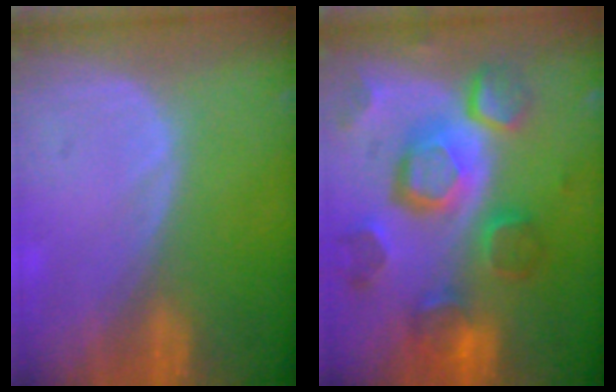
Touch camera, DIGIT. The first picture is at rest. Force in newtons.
{"total": 12.3, "press": 10.7, "slide": 6.0}